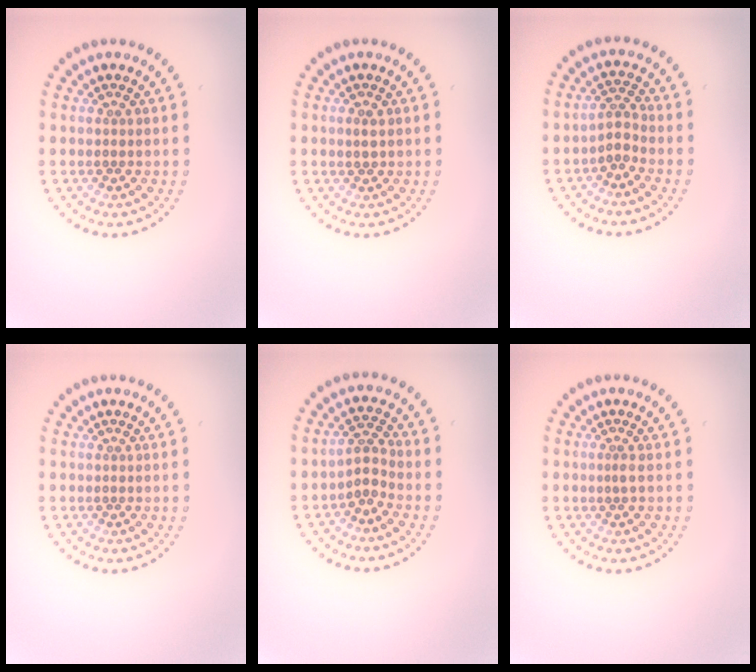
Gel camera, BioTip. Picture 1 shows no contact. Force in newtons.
{"total": 1.1, "press": 1.0, "slide": 0.4}
{"total": 1.8, "press": 1.4, "slide": 1.1}
{"total": 0.0}
{"total": 2.1, "press": 1.6, "slide": 1.4}
{"total": 0.9, "press": 0.6, "slide": 0.7}